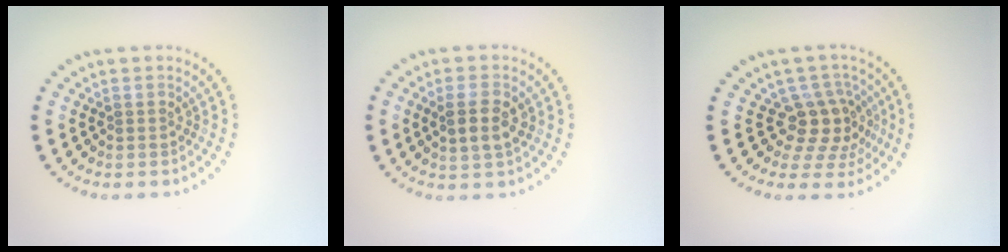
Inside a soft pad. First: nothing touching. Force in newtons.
{"total": 2.9, "press": 2.8, "slide": 0.7}
{"total": 4.0, "press": 2.9, "slide": 2.7}